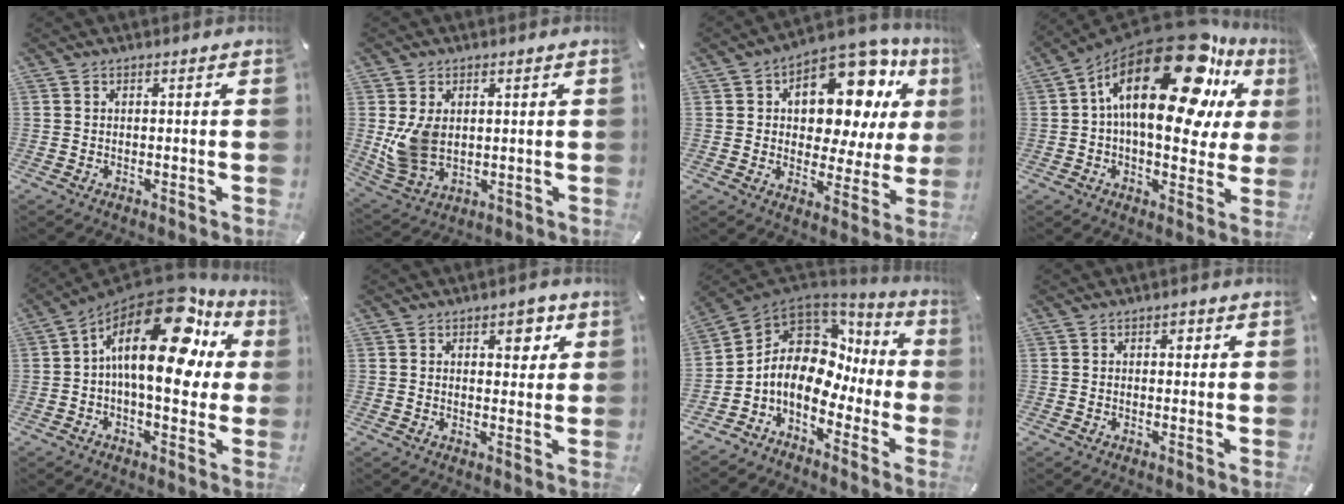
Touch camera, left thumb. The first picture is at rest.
{"total": 8.5, "force": [1.6, 6.4, 5.4], "torque": [-0.120, -0.008, 0.029]}
{"total": 16.9, "force": [8.7, 9.8, 10.7], "torque": [-0.141, -0.062, 0.146]}
{"total": 27.9, "force": [11.5, 12.0, 22.4], "torque": [-0.364, -0.079, 0.186]}
{"total": 22.8, "force": [7.1, 10.8, 18.8], "torque": [-0.299, -0.053, 0.115]}
{"total": 4.6, "force": [2.0, 3.0, 2.9], "torque": [-0.017, -0.012, 0.023]}
{"total": 11.1, "force": [-0.1, 8.7, 6.9], "torque": [-0.143, -0.020, -0.011]}
{"total": 1.8, "force": [0.5, 1.2, 1.2], "torque": [-0.010, 0.000, 0.004]}